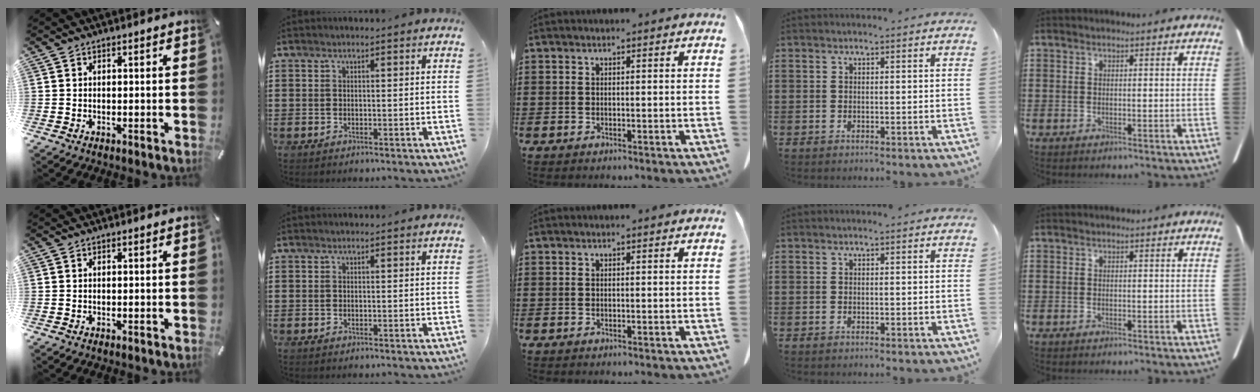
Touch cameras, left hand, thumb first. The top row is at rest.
{}